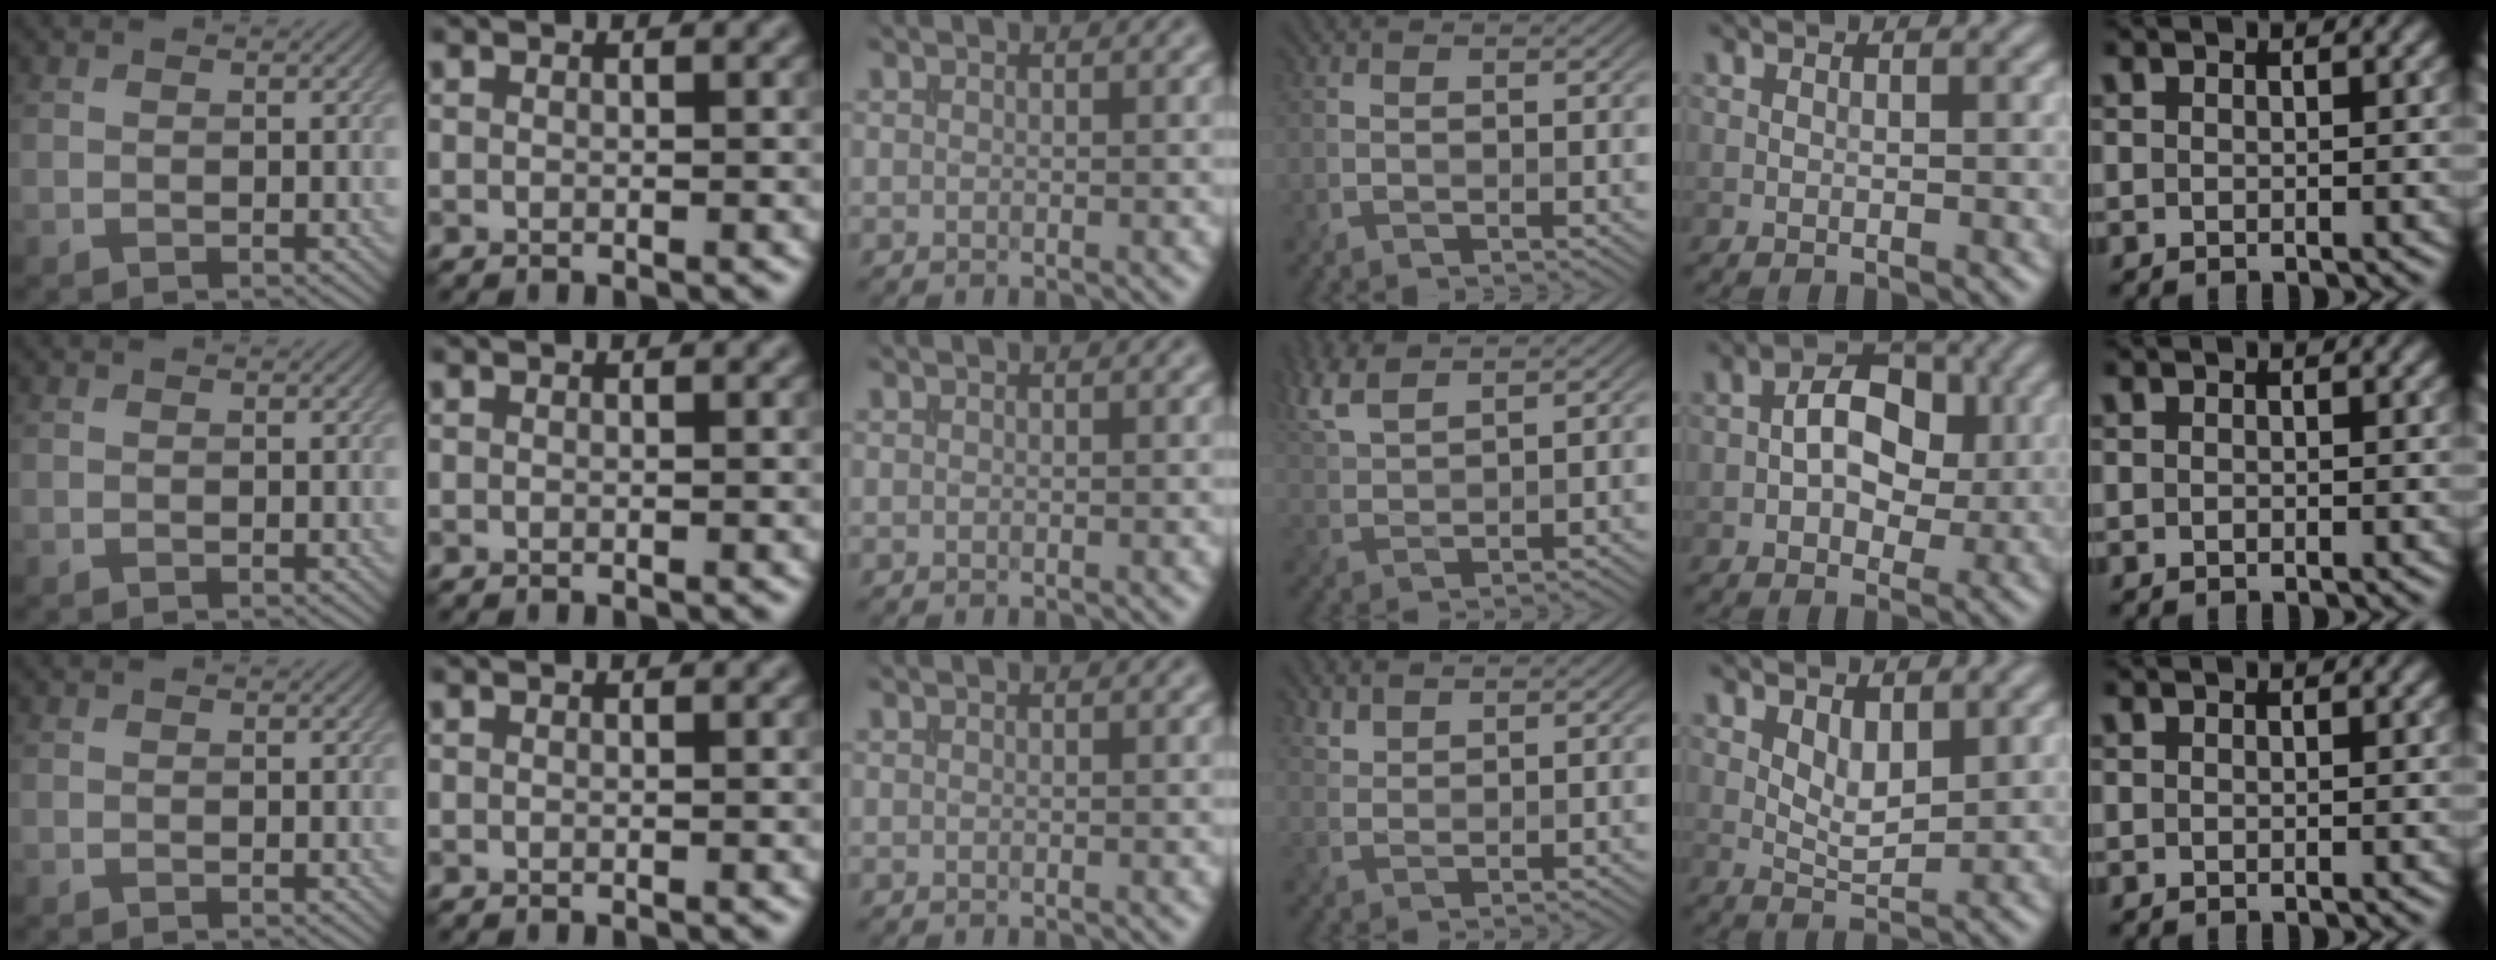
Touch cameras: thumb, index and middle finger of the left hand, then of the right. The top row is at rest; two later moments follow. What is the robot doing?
{"motion": "extract", "object": "file holder"}